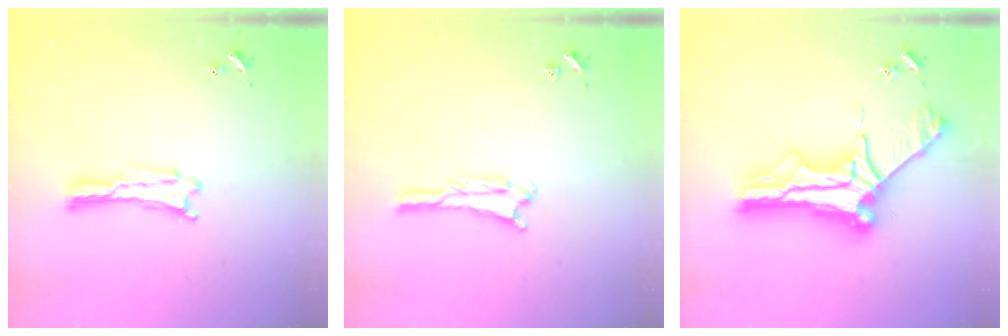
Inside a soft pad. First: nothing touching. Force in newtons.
{"total": 0.6, "press": 0.6, "slide": 0.1}
{"total": 11.2, "press": 11.2, "slide": 0.8}